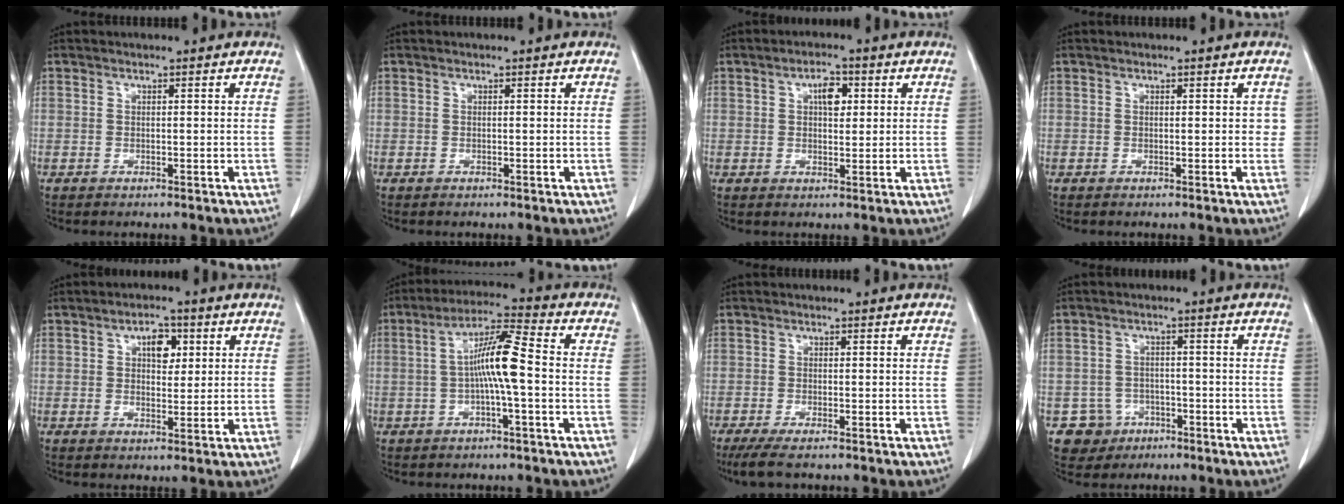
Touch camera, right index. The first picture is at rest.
{"total": 0.0}
{"total": 3.8, "force": [1.2, 1.8, 3.1], "torque": [-0.050, 0.007, 0.018]}
{"total": 1.2, "force": [0.3, 1.0, 0.6], "torque": [0.004, 0.007, 0.001]}
{"total": 4.4, "force": [1.5, 2.5, 3.3], "torque": [-0.050, 0.011, 0.024]}
{"total": 8.5, "force": [-0.7, 0.3, 8.5], "torque": [-0.159, 0.016, -0.019]}
{"total": 5.2, "force": [-4.1, 0.7, 3.2], "torque": [-0.053, -0.013, -0.063]}
{"total": 5.2, "force": [-2.5, 4.6, 0.1], "torque": [0.001, 0.012, -0.036]}